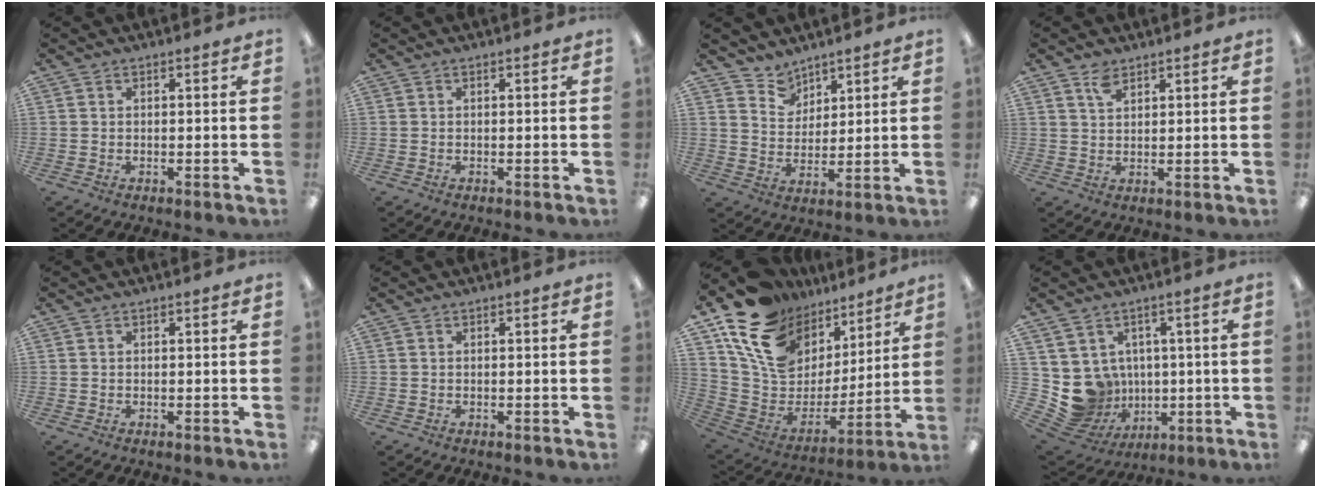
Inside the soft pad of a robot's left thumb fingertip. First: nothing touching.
{"total": 0.0}
{"total": 6.5, "force": [5.3, 3.7, -0.4], "torque": [-0.006, -0.038, 0.101]}
{"total": 3.4, "force": [2.6, 1.6, 1.5], "torque": [-0.028, -0.005, 0.047]}
{"total": 0.0}
{"total": 0.0}
{"total": 19.1, "force": [10.7, 13.3, 8.6], "torque": [-0.162, -0.061, 0.207]}
{"total": 9.6, "force": [0.2, 9.4, 2.0], "torque": [-0.080, -0.019, 0.020]}